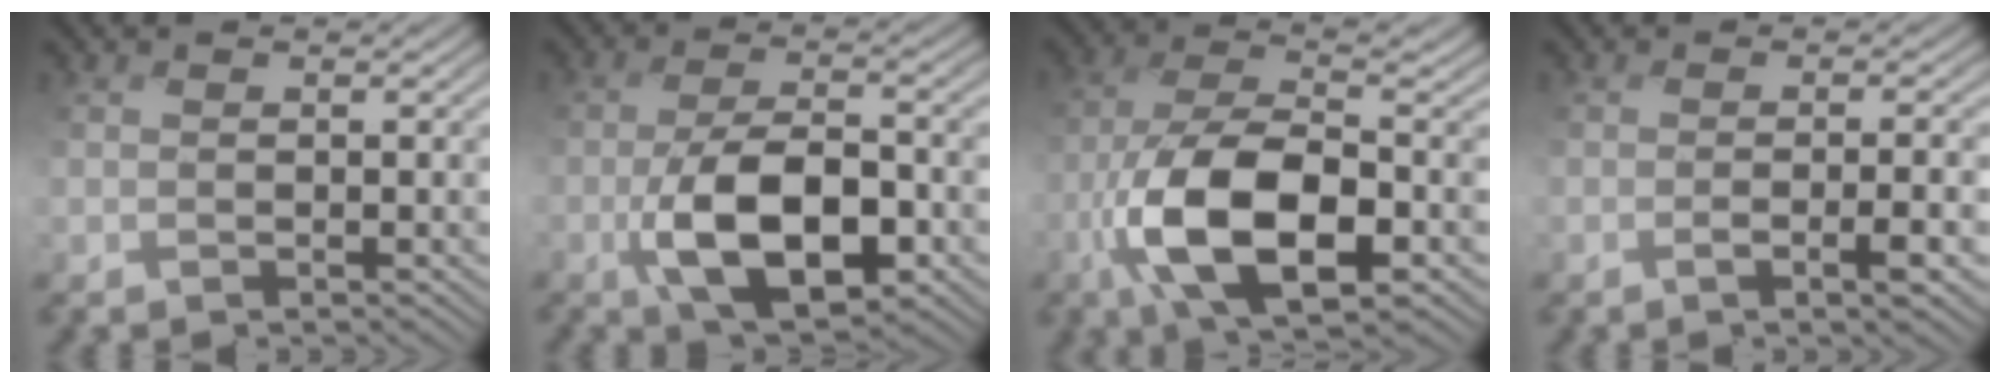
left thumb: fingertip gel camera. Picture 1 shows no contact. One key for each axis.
{"total": 11.0, "fx": -3.8, "fy": 4.9, "fz": 9.1, "tx": -0.175, "ty": -0.009, "tz": -0.069}
{"total": 13.3, "fx": -4.5, "fy": 5.7, "fz": 11.1, "tx": -0.231, "ty": -0.013, "tz": -0.091}
{"total": 3.8, "fx": -1.1, "fy": 0.7, "fz": 3.6, "tx": -0.056, "ty": 0.003, "tz": -0.020}